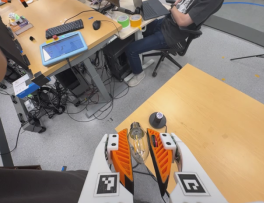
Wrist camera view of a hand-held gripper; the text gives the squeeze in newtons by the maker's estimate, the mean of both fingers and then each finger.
{"total": 12.3, "left": 12.5, "right": 12.2}